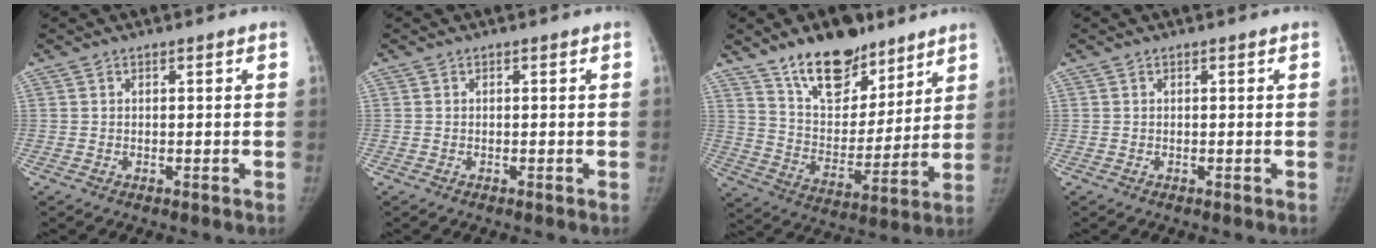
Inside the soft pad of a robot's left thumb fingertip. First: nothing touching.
{"total": 0.0}
{"total": 18.0, "force": [12.7, 9.2, 8.8], "torque": [-0.086, -0.075, 0.218]}
{"total": 0.0}